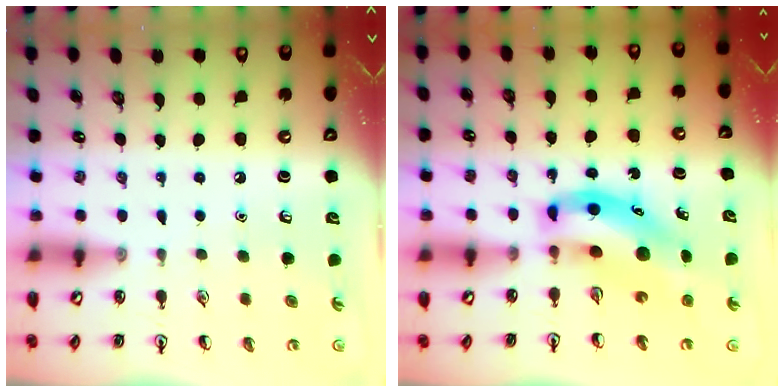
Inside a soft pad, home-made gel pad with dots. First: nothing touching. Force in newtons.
{"total": 9.2, "press": 8.9, "slide": 2.6}